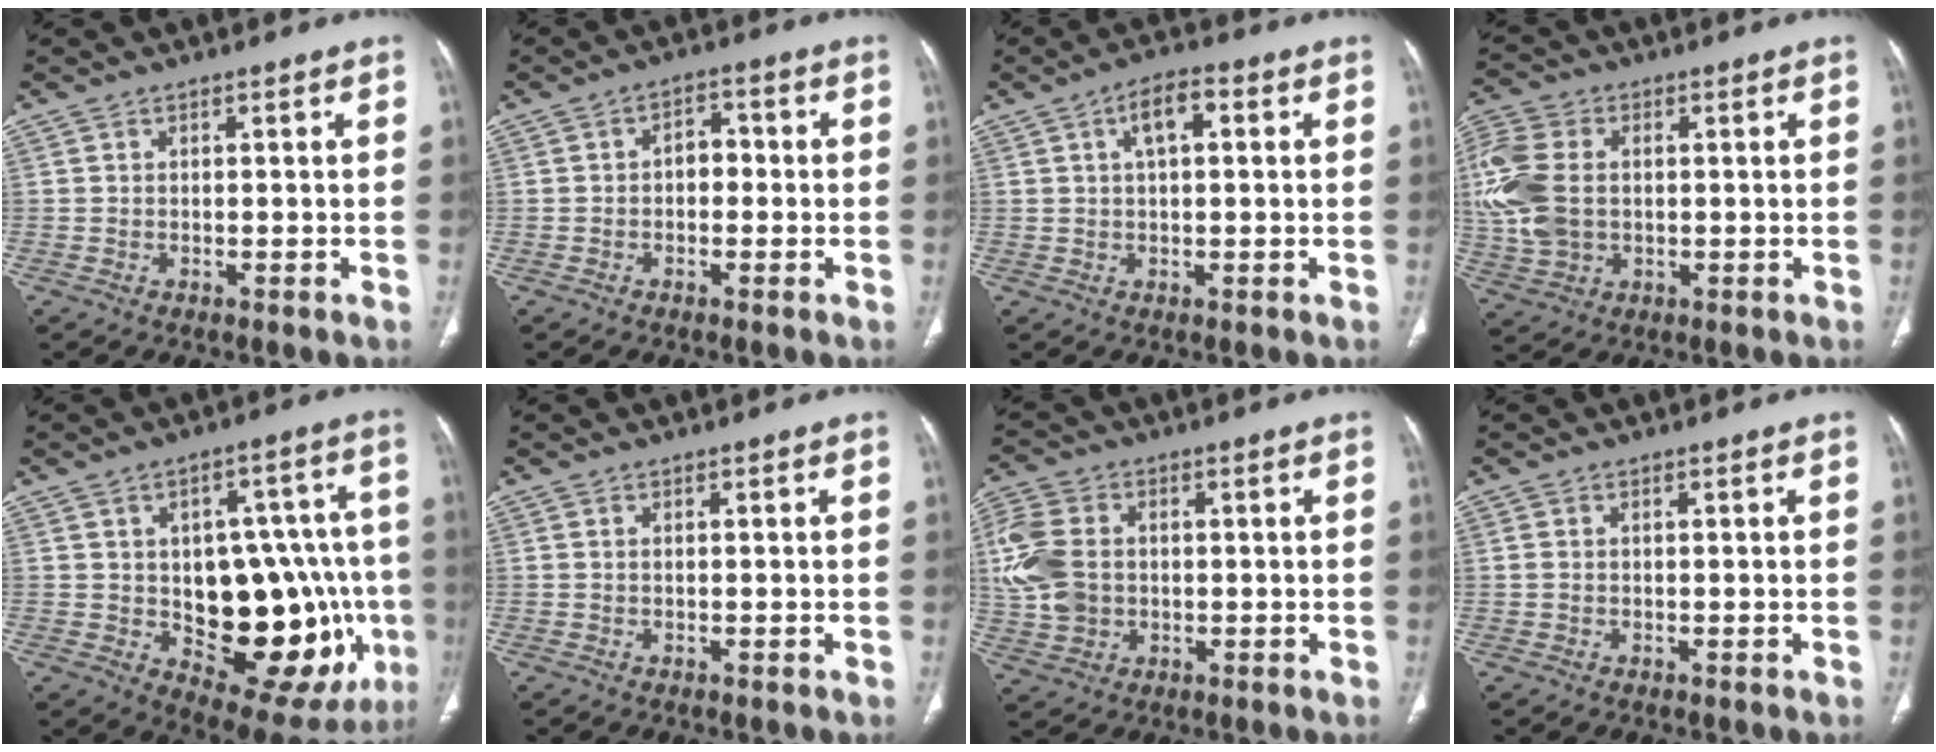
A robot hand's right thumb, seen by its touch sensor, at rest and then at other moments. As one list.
[{"total": 3.6, "force": [-0.4, 2.6, 2.5], "torque": [-0.020, 0.016, -0.015]}, {"total": 5.6, "force": [1.6, 2.6, 4.7], "torque": [-0.076, 0.012, 0.024]}, {"total": 14.2, "force": [1.0, 9.9, 10.1], "torque": [-0.248, 0.006, 0.023]}, {"total": 25.0, "force": [-3.7, 13.4, 20.8], "torque": [-0.224, 0.018, -0.018]}, {"total": 0.0}, {"total": 12.0, "force": [0.8, 9.1, 7.8], "torque": [-0.172, 0.005, 0.019]}, {"total": 0.8, "force": [0.1, 0.6, 0.5], "torque": [-0.022, 0.006, 0.005]}]